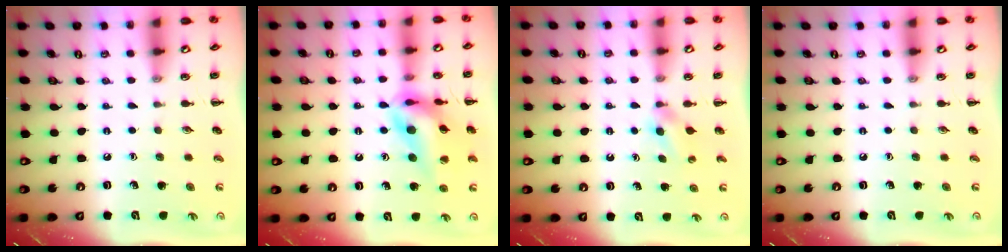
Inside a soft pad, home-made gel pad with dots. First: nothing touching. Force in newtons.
{"total": 16.0, "press": 15.7, "slide": 2.7}
{"total": 2.7, "press": 2.5, "slide": 1.0}
{"total": 0.0}